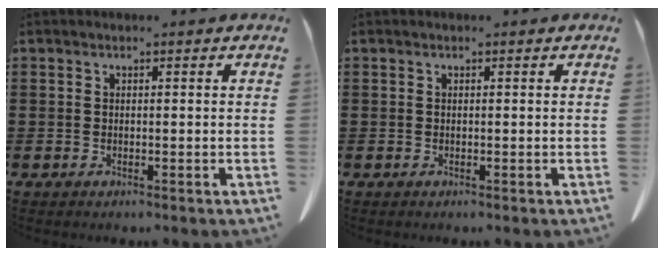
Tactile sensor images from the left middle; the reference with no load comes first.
{"total": 0.0}